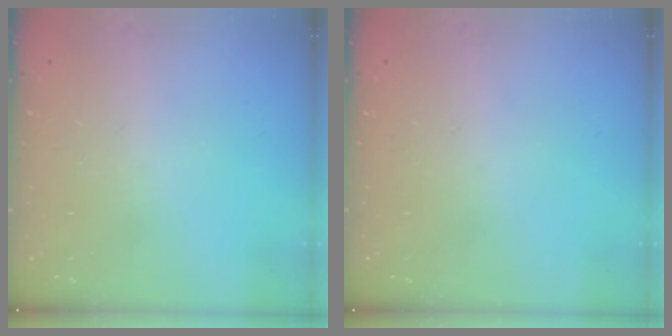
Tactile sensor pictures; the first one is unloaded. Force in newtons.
{"total": 0.0}